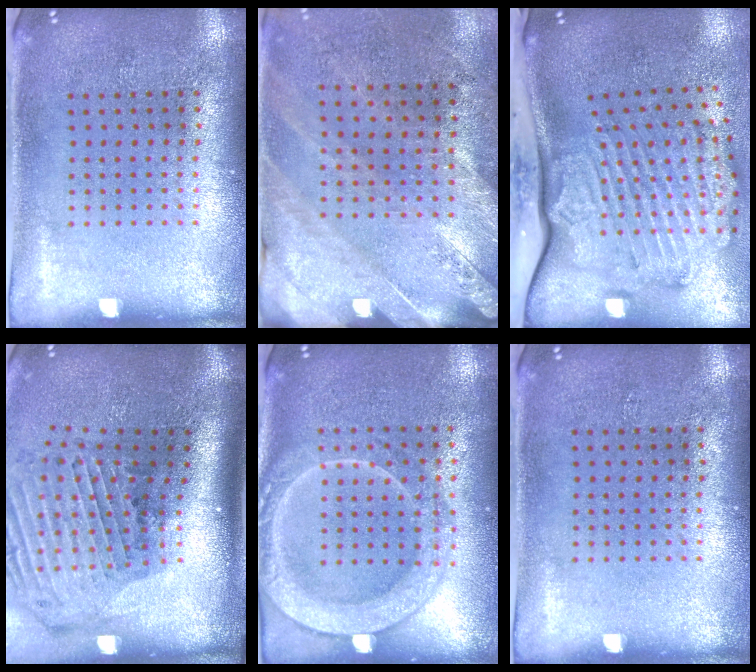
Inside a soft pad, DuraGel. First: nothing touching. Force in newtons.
{"total": 2.5, "press": 2.2, "slide": 1.2}
{"total": 3.5, "press": 2.5, "slide": 2.5}
{"total": 3.0, "press": 2.2, "slide": 2.1}
{"total": 2.0, "press": 1.9, "slide": 0.3}
{"total": 0.0}